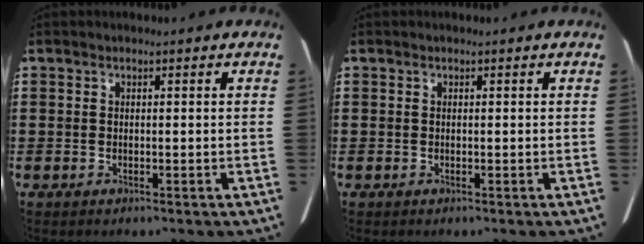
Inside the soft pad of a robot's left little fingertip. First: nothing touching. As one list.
[{"total": 0.0}]